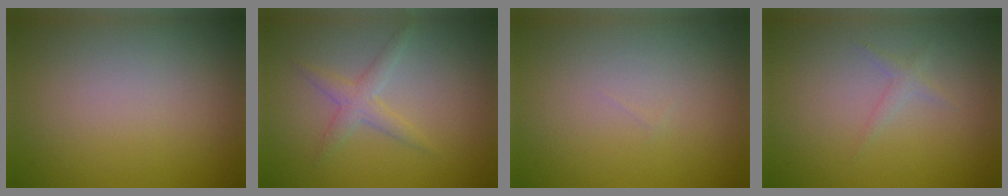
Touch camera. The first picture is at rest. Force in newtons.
{"total": 2.0, "press": 2.0, "slide": 0.1}
{"total": 0.0}
{"total": 0.9, "press": 0.9, "slide": 0.0}